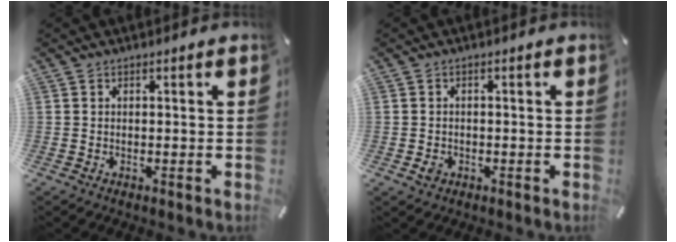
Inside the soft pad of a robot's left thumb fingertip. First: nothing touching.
{"total": 2.2, "force": [-0.7, 1.9, 0.9], "torque": [-0.016, 0.004, -0.014]}